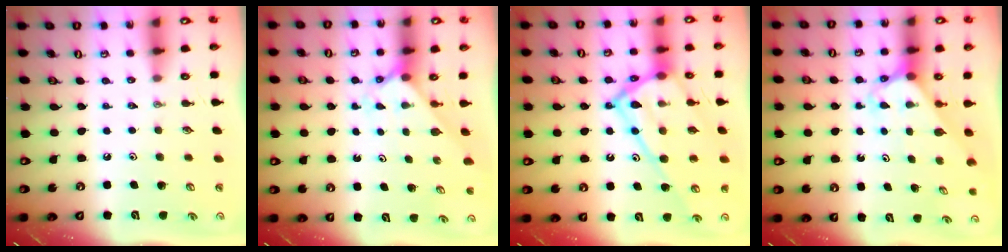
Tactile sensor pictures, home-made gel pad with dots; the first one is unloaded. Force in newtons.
{"total": 2.1, "press": 2.1, "slide": 0.2}
{"total": 22.2, "press": 22.1, "slide": 1.9}
{"total": 2.6, "press": 2.6, "slide": 0.2}